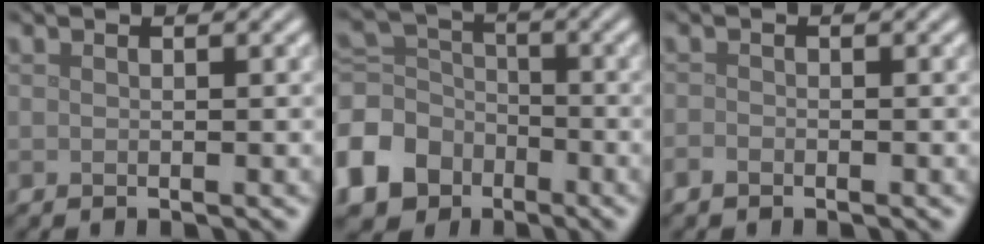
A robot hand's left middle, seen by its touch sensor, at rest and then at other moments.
{"total": 9.0, "force": [-4.4, 7.1, 3.4], "torque": [-0.105, -0.011, -0.104]}
{"total": 0.8, "force": [-0.6, 0.5, 0.3], "torque": [-0.004, -0.002, -0.013]}